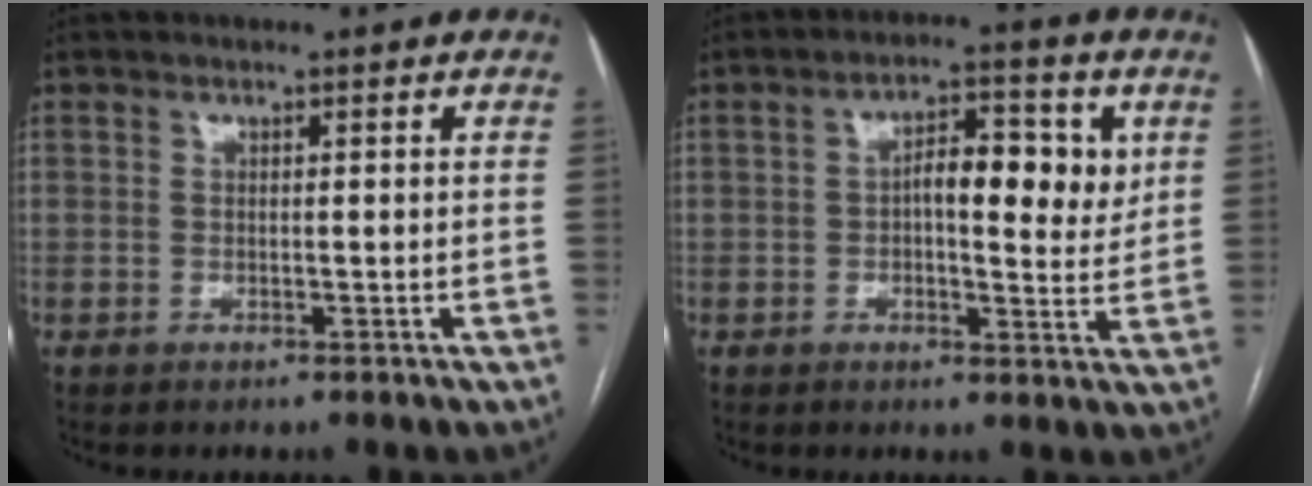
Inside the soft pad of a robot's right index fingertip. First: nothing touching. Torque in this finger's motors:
{"motor_torque": [0.28, 0.01, 0.17, 0.07]}